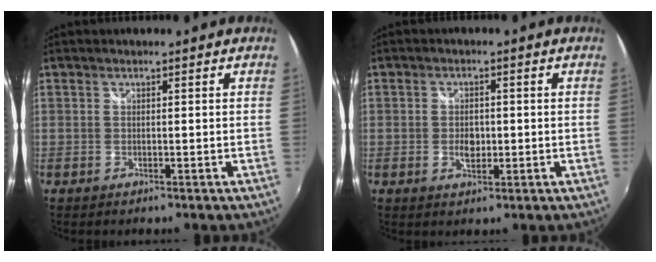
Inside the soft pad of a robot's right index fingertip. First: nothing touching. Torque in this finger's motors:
{"motor_torque": [-0.33, 0.09, -0.01, 0.00]}